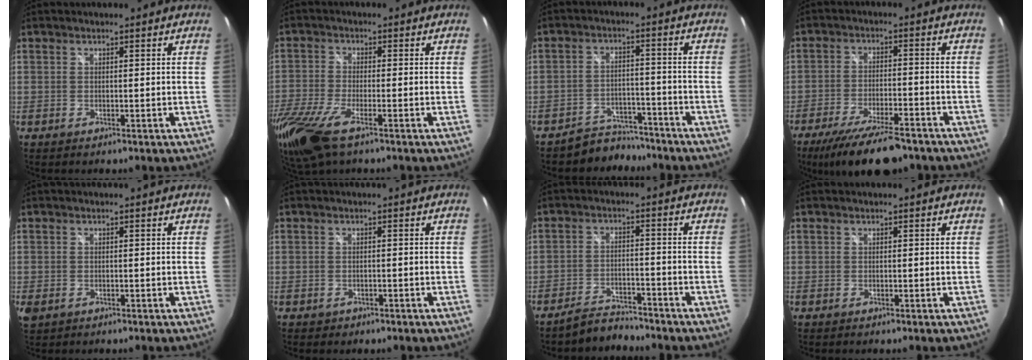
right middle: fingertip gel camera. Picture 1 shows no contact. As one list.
[{"total": 14.0, "force": [-8.8, 4.1, 10.1], "torque": [-0.231, -0.061, -0.167]}, {"total": 6.8, "force": [-6.2, 2.6, 0.3], "torque": [-0.018, 0.015, -0.092]}, {"total": 14.4, "force": [-11.2, 3.7, 8.2], "torque": [-0.166, -0.030, -0.178]}, {"total": 2.8, "force": [-0.8, 2.0, 1.7], "torque": [-0.036, -0.008, -0.012]}, {"total": 1.2, "force": [-0.6, 1.0, 0.5], "torque": [-0.010, -0.003, -0.006]}, {"total": 5.2, "force": [-5.0, 0.9, 0.8], "torque": [-0.031, 0.008, -0.085]}, {"total": 0.0}]